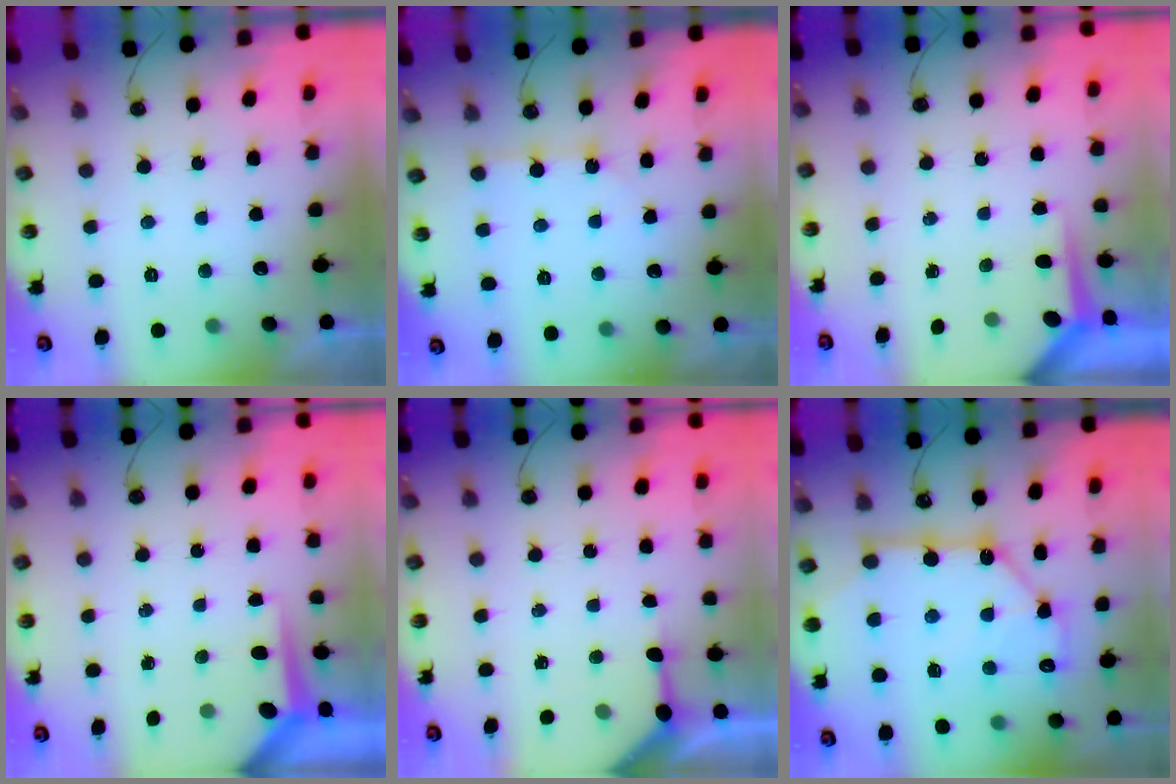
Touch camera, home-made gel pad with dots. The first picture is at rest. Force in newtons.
{"total": 2.8, "press": 2.8, "slide": 0.4}
{"total": 4.0, "press": 4.0, "slide": 0.3}
{"total": 5.7, "press": 5.7, "slide": 0.5}
{"total": 4.8, "press": 4.8, "slide": 0.4}
{"total": 14.4, "press": 14.4, "slide": 1.0}